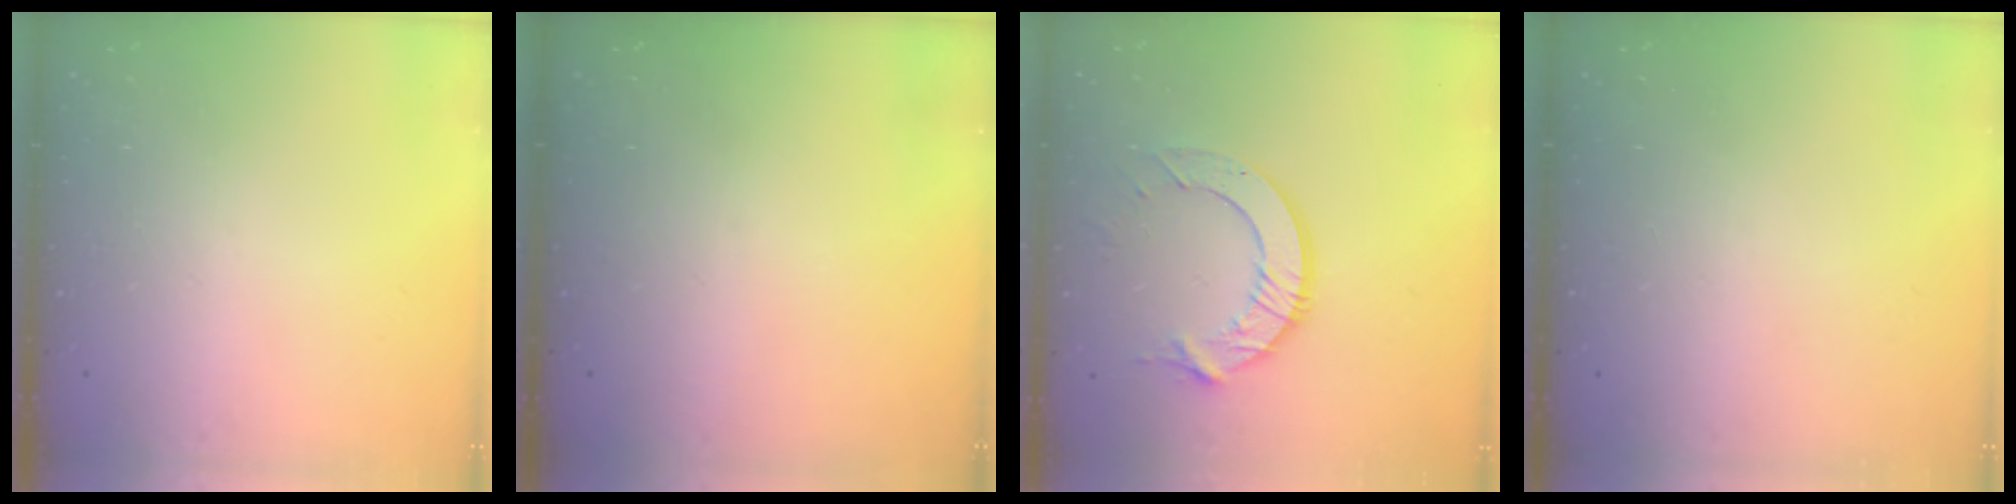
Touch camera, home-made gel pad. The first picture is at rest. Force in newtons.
{"total": 0.0}
{"total": 11.2, "press": 11.1, "slide": 1.3}
{"total": 0.0}